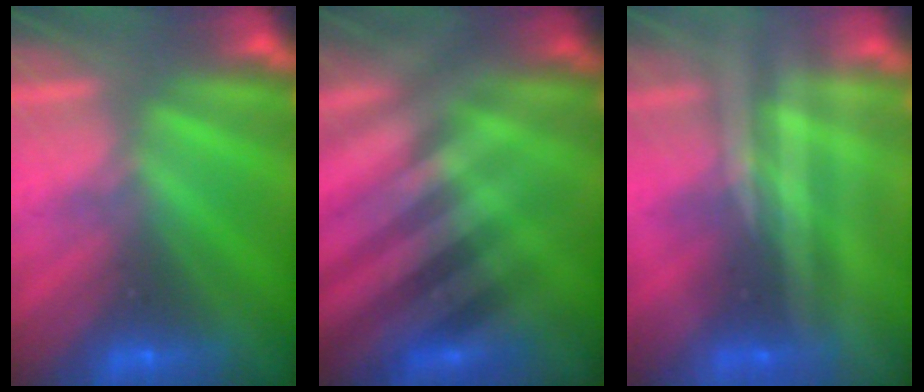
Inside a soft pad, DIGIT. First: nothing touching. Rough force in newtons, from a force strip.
{"total": 2.4}
{"total": 2.1}